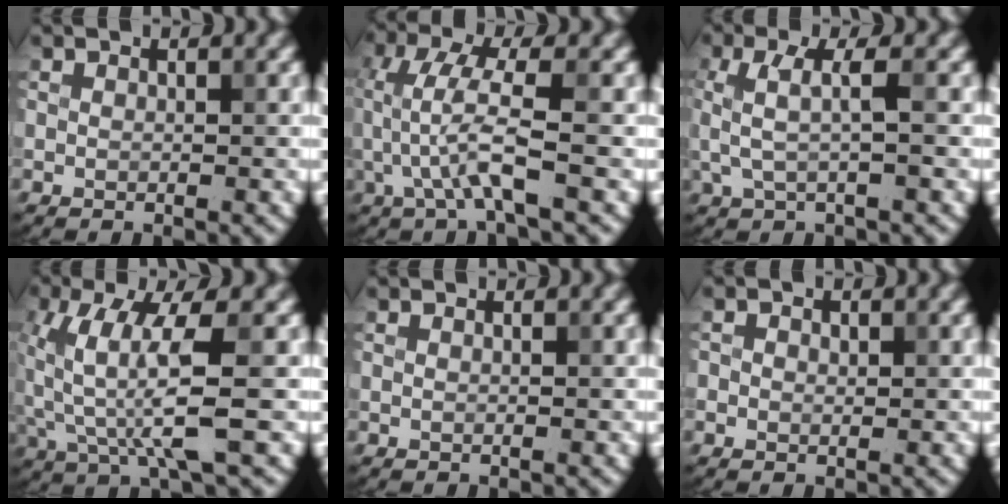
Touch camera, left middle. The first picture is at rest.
{"total": 4.6, "force": [-0.8, 0.8, 4.4], "torque": [-0.099, 0.007, -0.016]}
{"total": 3.1, "force": [0.2, 0.8, 2.9], "torque": [-0.063, 0.003, 0.003]}
{"total": 6.3, "force": [0.1, 1.4, 6.1], "torque": [-0.141, 0.000, 0.005]}
{"total": 0.0}
{"total": 1.1, "force": [0.2, 0.9, 0.5], "torque": [-0.007, -0.002, -0.002]}